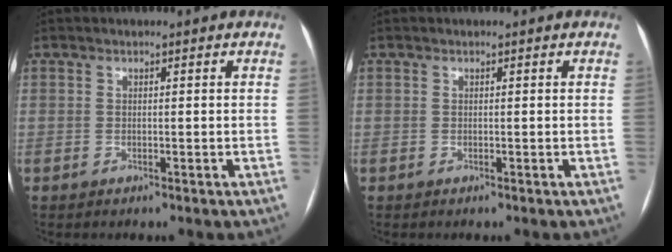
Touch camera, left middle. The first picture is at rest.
{"total": 0.0}